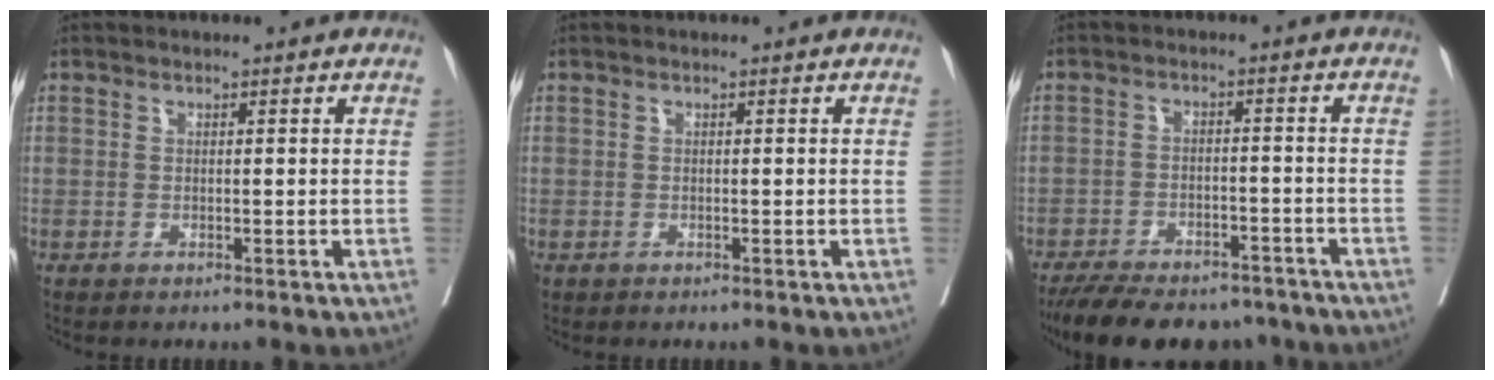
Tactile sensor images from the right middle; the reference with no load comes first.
{"total": 0.0}
{"total": 15.7, "force": [-13.4, 5.6, 6.0], "torque": [-0.132, -0.005, -0.188]}